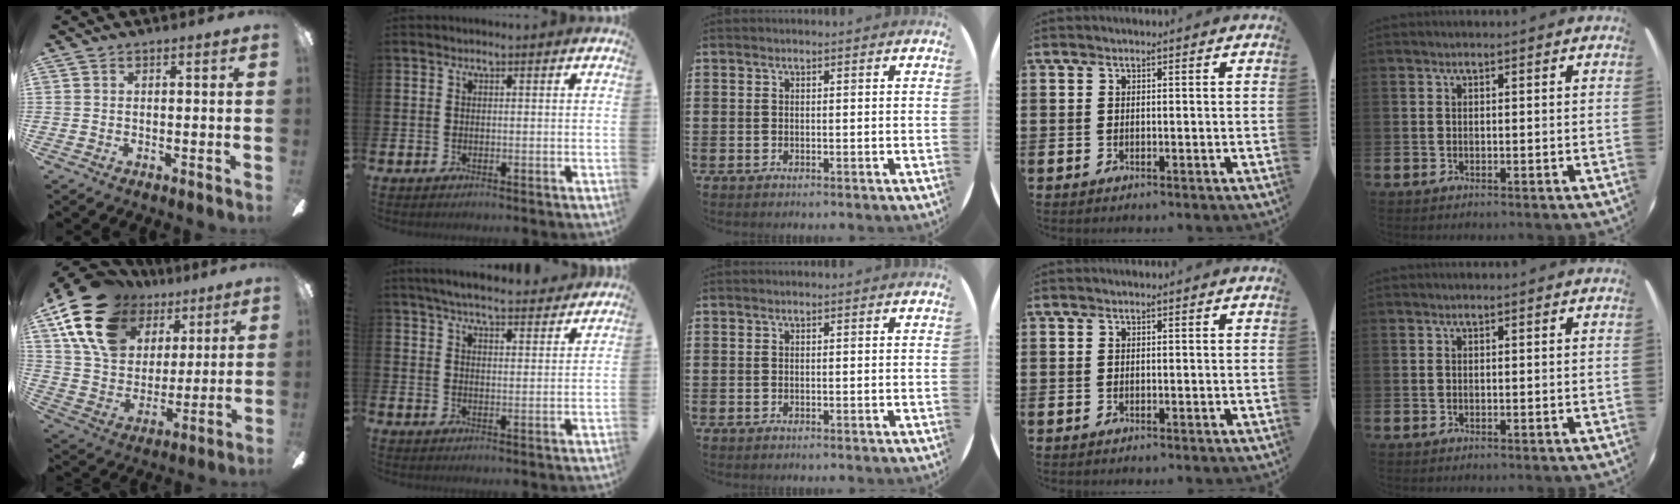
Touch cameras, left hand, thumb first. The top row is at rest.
{"thumb": {"total": 20.4, "force": [11.0, 13.7, 10.5], "torque": [-0.206, -0.037, 0.205]}, "index": {"total": 5.6, "force": [5.4, 0.7, 1.3], "torque": [-0.031, -0.028, 0.094]}}